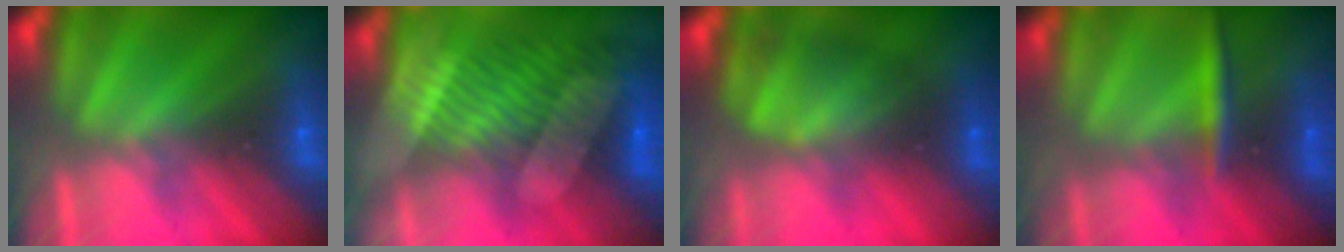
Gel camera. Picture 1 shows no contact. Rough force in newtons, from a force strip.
{"total": 7.3}
{"total": 2.1}
{"total": 2.7}